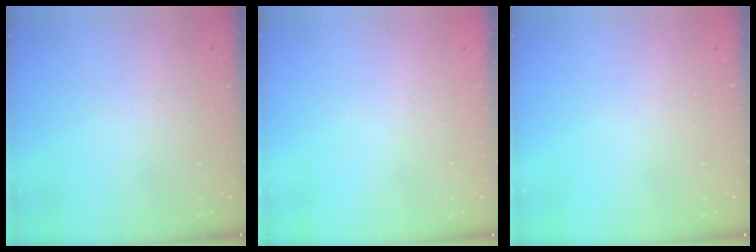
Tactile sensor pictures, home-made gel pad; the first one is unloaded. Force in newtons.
{"total": 0.0}
{"total": 0.0}